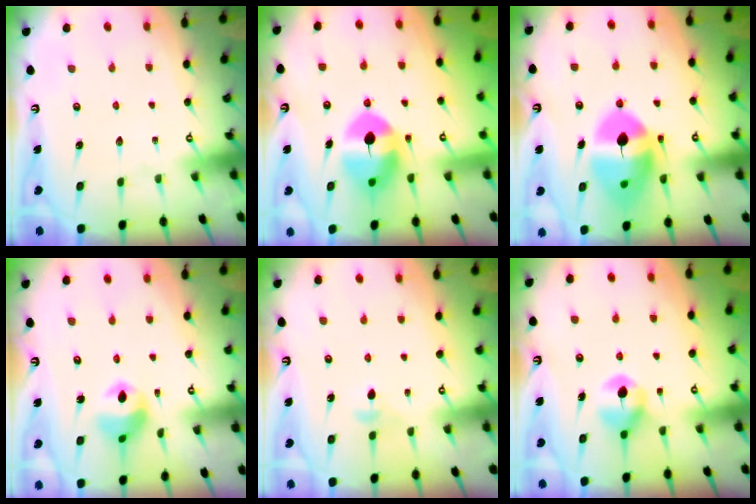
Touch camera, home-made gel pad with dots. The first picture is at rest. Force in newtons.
{"total": 8.8, "press": 8.7, "slide": 1.2}
{"total": 14.7, "press": 14.6, "slide": 2.3}
{"total": 10.4, "press": 10.3, "slide": 1.3}
{"total": 3.9, "press": 3.8, "slide": 0.7}
{"total": 6.6, "press": 6.6, "slide": 0.5}